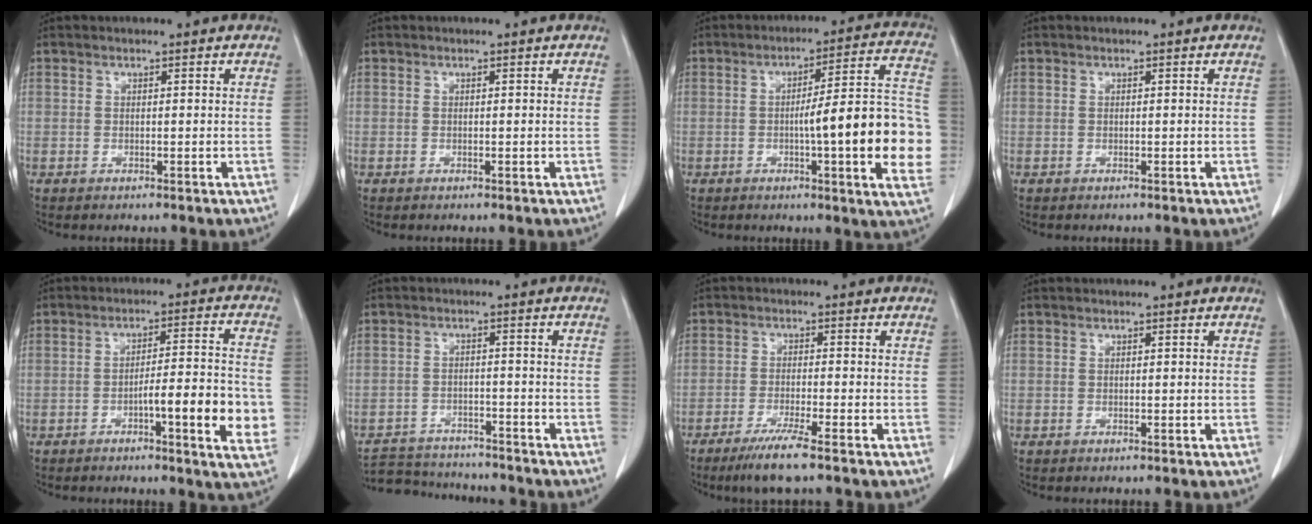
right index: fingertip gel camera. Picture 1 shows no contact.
{"total": 0.0}
{"total": 17.1, "force": [-2.6, 1.7, 16.8], "torque": [-0.172, 0.024, -0.032]}
{"total": 0.0}
{"total": 10.9, "force": [-3.0, 1.0, 10.4], "torque": [-0.141, 0.004, -0.043]}
{"total": 9.3, "force": [-8.9, 1.9, 1.6], "torque": [-0.023, 0.003, -0.139]}
{"total": 5.7, "force": [-4.0, -0.5, 4.0], "torque": [-0.076, -0.016, -0.075]}
{"total": 0.0}